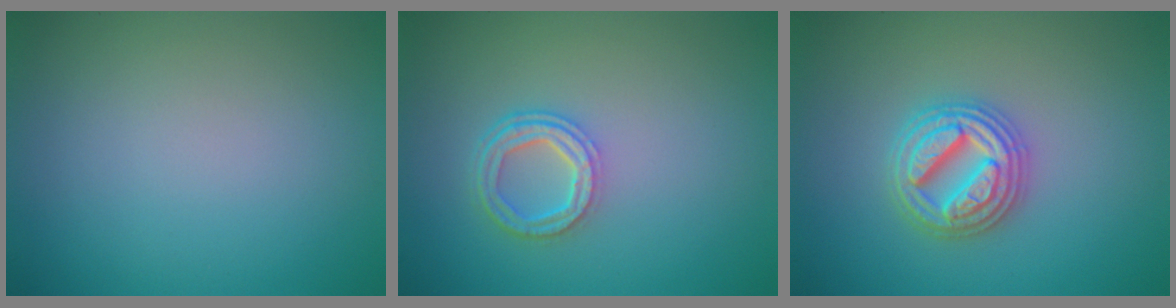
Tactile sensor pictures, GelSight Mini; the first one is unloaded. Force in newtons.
{"total": 3.6, "press": 2.8, "slide": 2.3}
{"total": 4.8, "press": 4.8, "slide": 0.8}